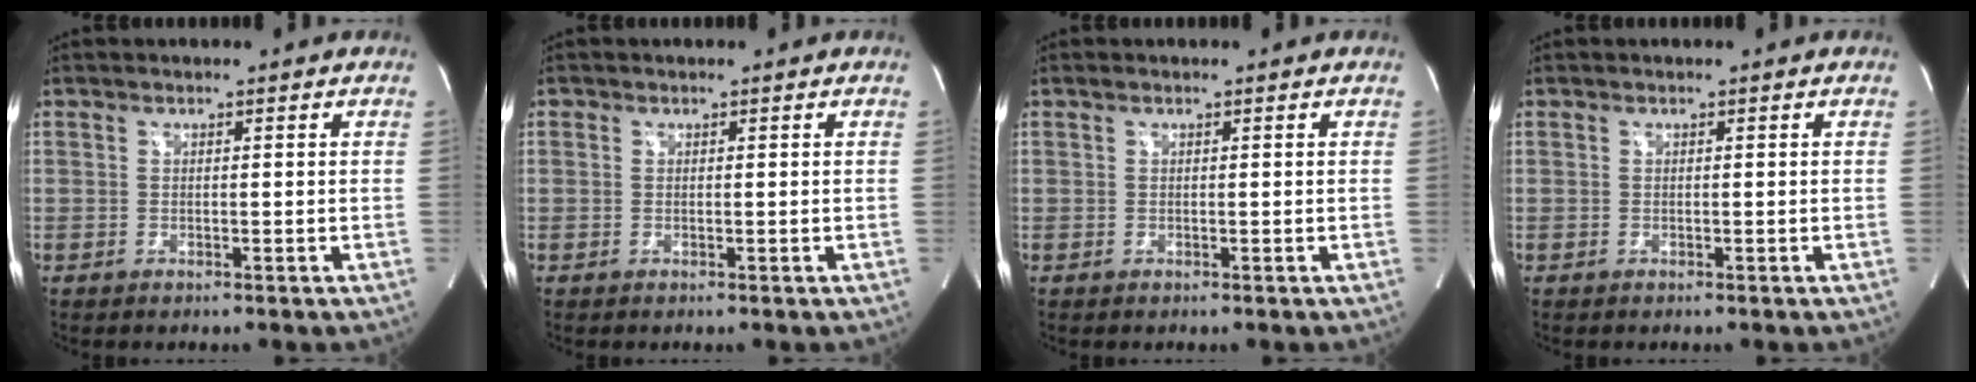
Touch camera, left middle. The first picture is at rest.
{"total": 0.0}
{"total": 0.0}
{"total": 0.0}